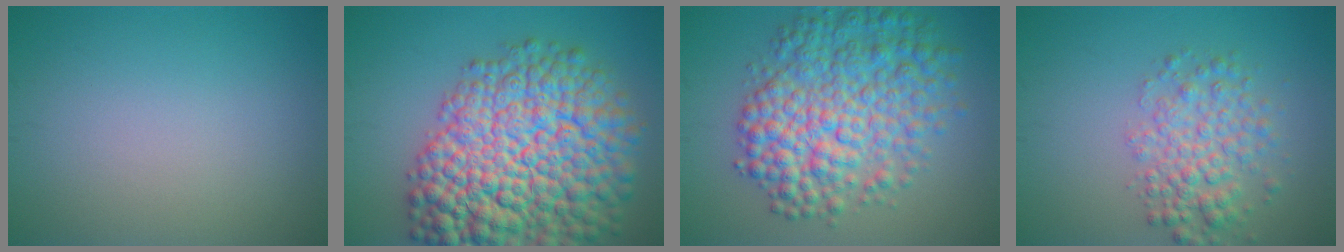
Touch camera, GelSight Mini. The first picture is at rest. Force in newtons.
{"total": 16.1, "press": 16.1, "slide": 0.7}
{"total": 9.0, "press": 9.0, "slide": 0.1}
{"total": 4.3, "press": 4.3, "slide": 0.1}